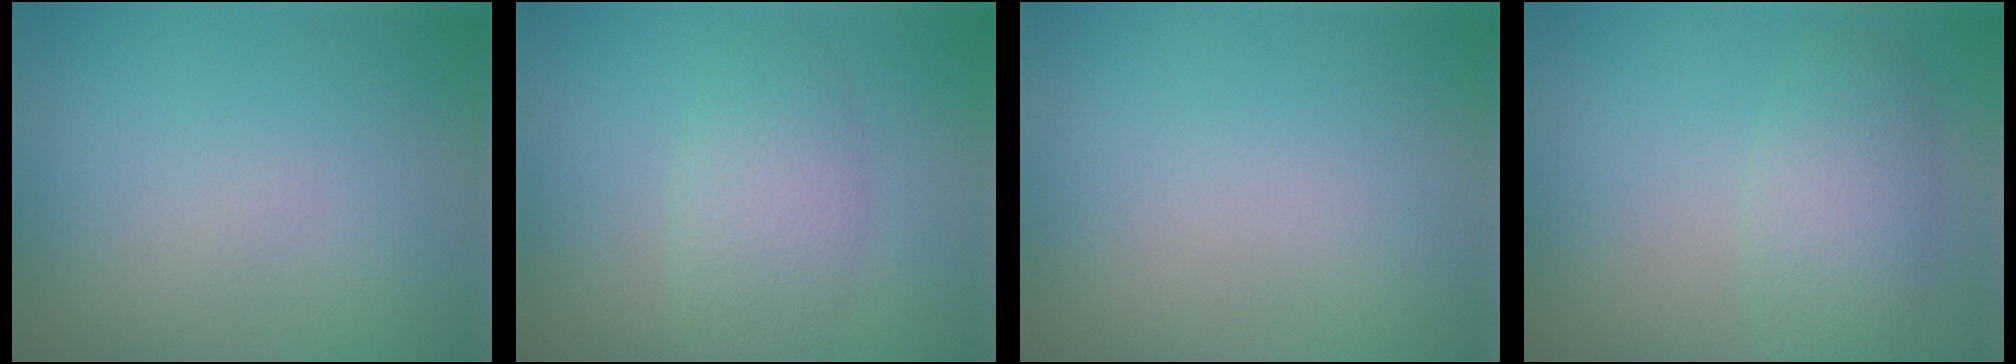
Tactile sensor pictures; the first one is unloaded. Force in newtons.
{"total": 3.7, "press": 3.7, "slide": 0.1}
{"total": 0.0}
{"total": 3.9, "press": 3.9, "slide": 0.1}